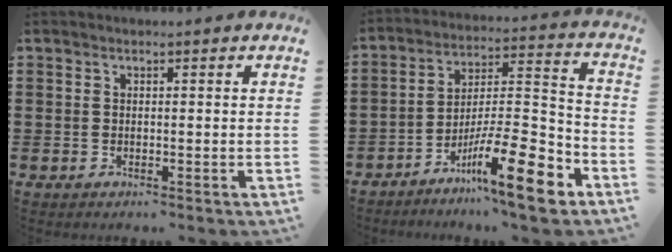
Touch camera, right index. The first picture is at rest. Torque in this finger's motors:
{"motor_torque": [0.07, -0.06, 0.00, -0.12]}